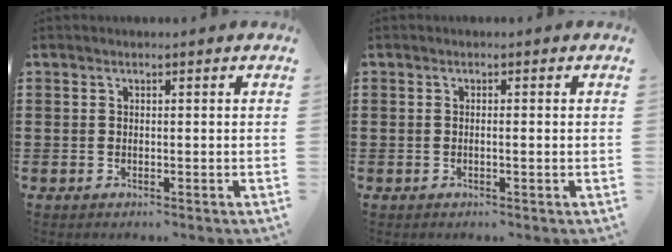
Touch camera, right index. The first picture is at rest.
{"total": 0.6, "force": [-0.2, -0.1, 0.6], "torque": [-0.011, -0.004, -0.004]}